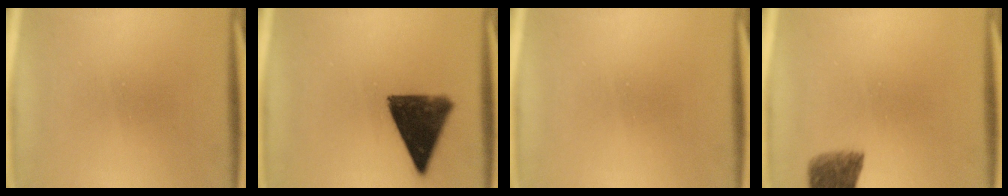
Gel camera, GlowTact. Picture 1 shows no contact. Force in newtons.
{"total": 12.4}
{"total": 0.0}
{"total": 6.1}